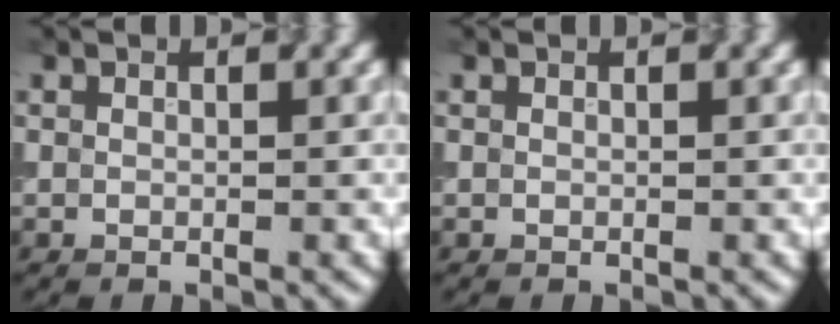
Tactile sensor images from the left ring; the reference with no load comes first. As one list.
[{"total": 0.0}]